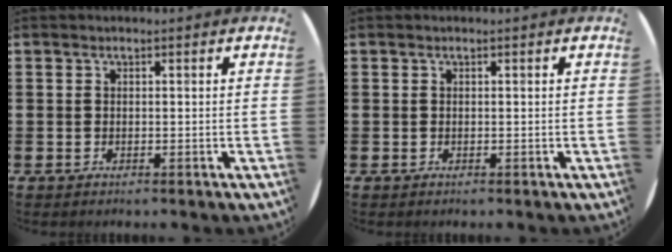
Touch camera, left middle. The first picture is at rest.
{"total": 0.0}